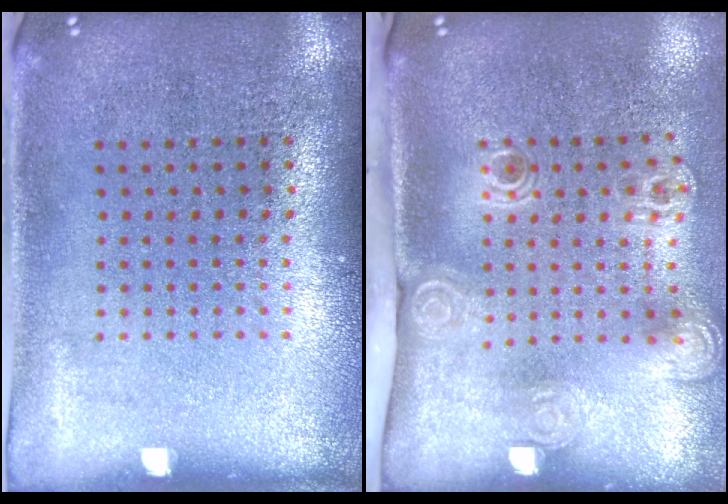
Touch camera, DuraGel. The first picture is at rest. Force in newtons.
{"total": 2.1, "press": 1.5, "slide": 1.5}